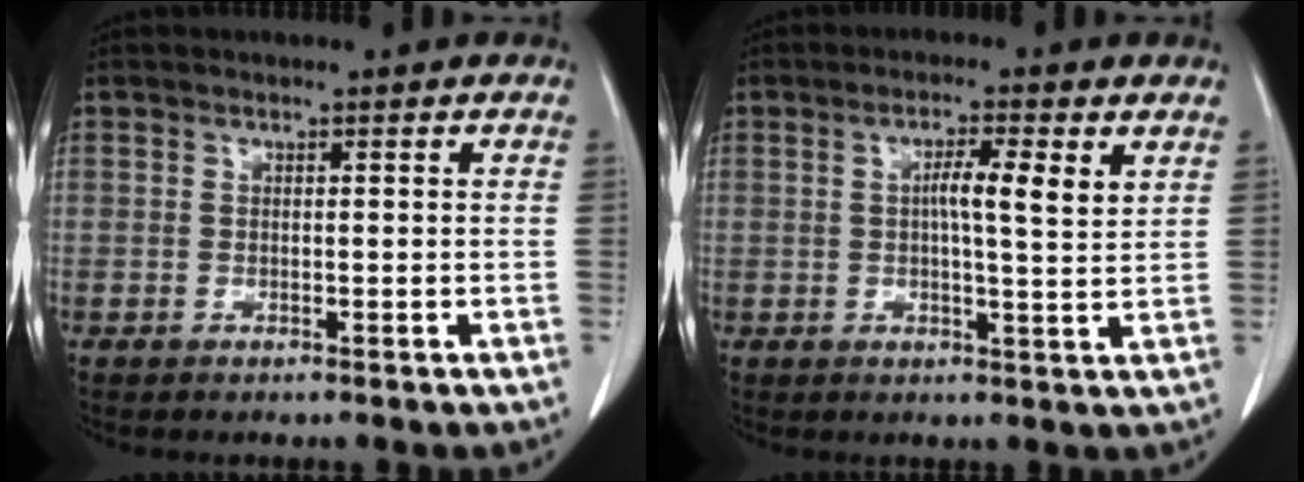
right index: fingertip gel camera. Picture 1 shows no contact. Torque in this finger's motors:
{"motor_torque": [0.37, 0.01, 0.21, 0.05]}